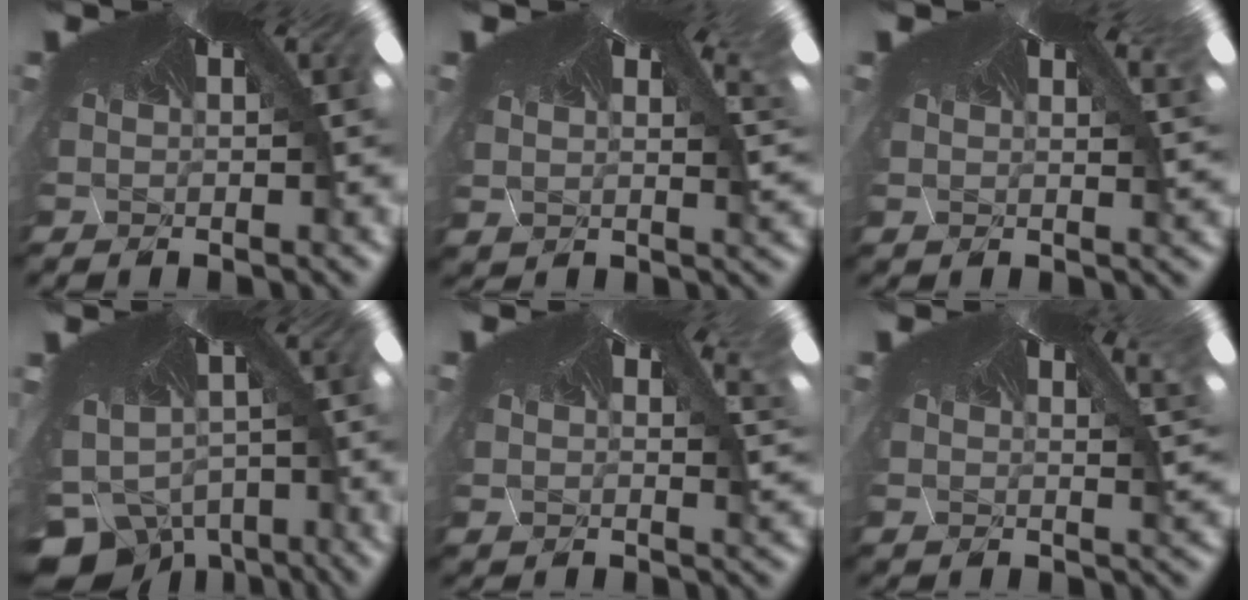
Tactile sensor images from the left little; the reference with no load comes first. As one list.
[{"total": 2.9, "force": [2.0, 1.7, 1.2], "torque": [-0.029, 0.008, 0.040]}, {"total": 1.6, "force": [1.5, 0.3, -0.1], "torque": [-0.009, 0.009, 0.015]}, {"total": 9.9, "force": [-9.6, 2.1, -0.9], "torque": [0.013, -0.092, -0.122]}, {"total": 2.9, "force": [2.2, 1.4, 1.3], "torque": [-0.027, 0.013, 0.033]}, {"total": 2.3, "force": [2.2, 0.2, 0.7], "torque": [-0.015, 0.010, 0.025]}]